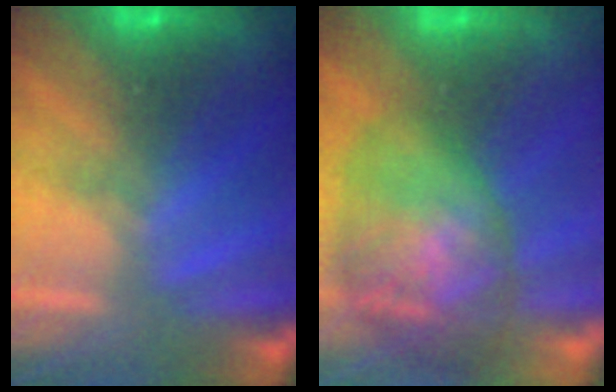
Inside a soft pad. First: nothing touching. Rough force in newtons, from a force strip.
{"total": 5.9}